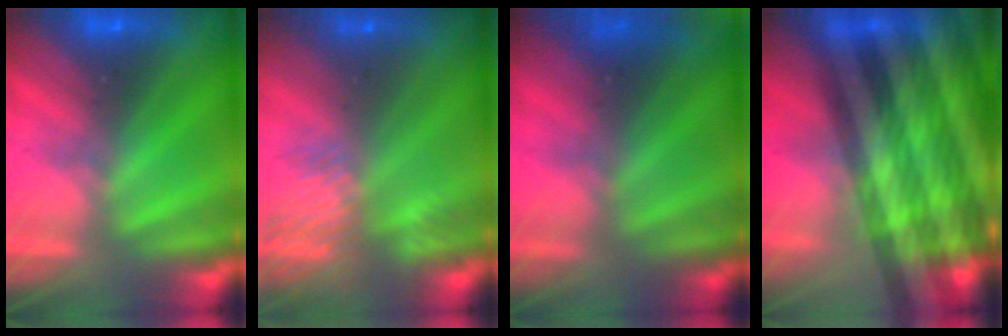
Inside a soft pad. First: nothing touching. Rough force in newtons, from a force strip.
{"total": 8.1}
{"total": 9.7}
{"total": 5.8}